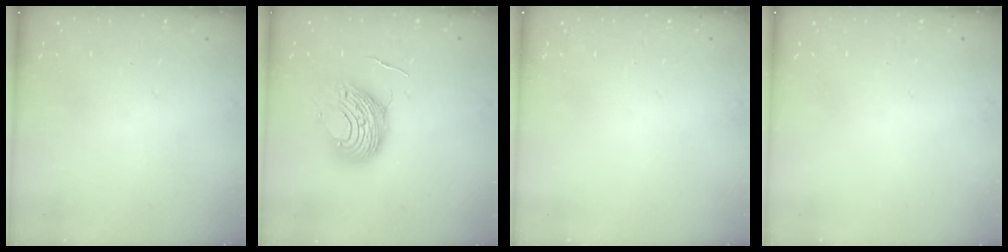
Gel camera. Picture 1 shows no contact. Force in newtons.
{"total": 11.2, "press": 11.2, "slide": 1.2}
{"total": 0.0}
{"total": 0.0}